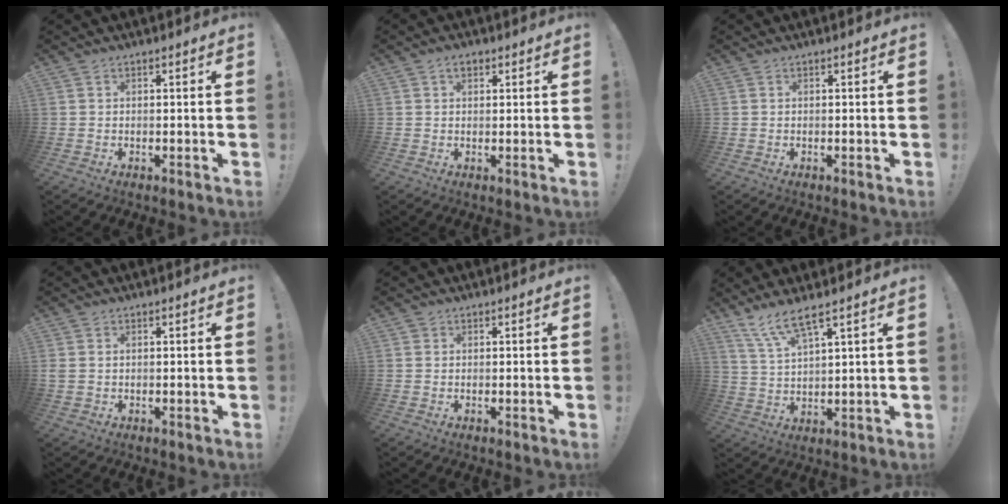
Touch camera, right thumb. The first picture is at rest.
{"total": 2.5, "force": [1.3, 1.5, 1.5], "torque": [-0.016, -0.001, 0.021]}
{"total": 0.0}
{"total": 1.3, "force": [0.4, 1.0, 0.7], "torque": [-0.019, 0.004, 0.009]}
{"total": 0.7, "force": [0.3, 0.7, 0.0], "torque": [0.007, -0.002, 0.004]}
{"total": 7.8, "force": [5.9, 1.3, 4.9], "torque": [-0.098, -0.027, 0.108]}